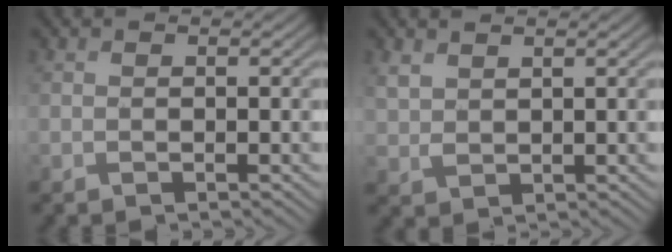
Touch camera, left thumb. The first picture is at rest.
{"total": 2.6, "force": [1.8, 1.5, 1.2], "torque": [-0.035, -0.003, 0.041]}